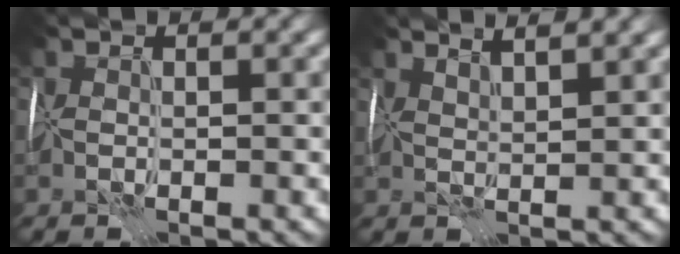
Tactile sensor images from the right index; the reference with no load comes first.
{"total": 3.5, "force": [2.9, 0.5, 2.0], "torque": [-0.016, 0.015, 0.024]}